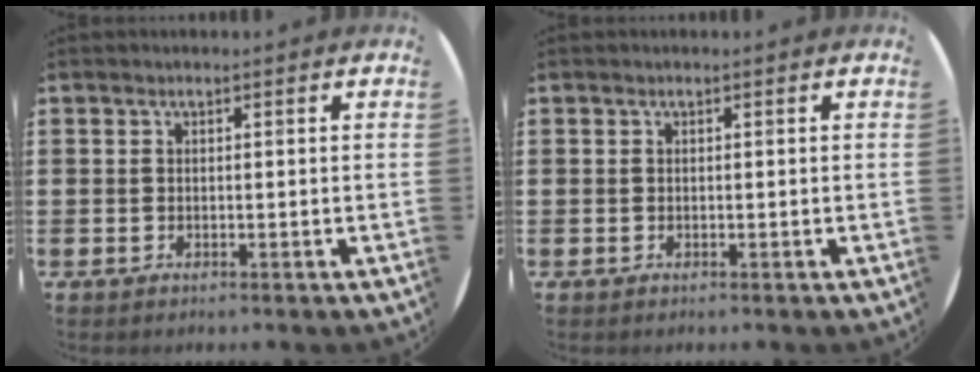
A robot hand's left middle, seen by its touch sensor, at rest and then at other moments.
{"total": 0.0}